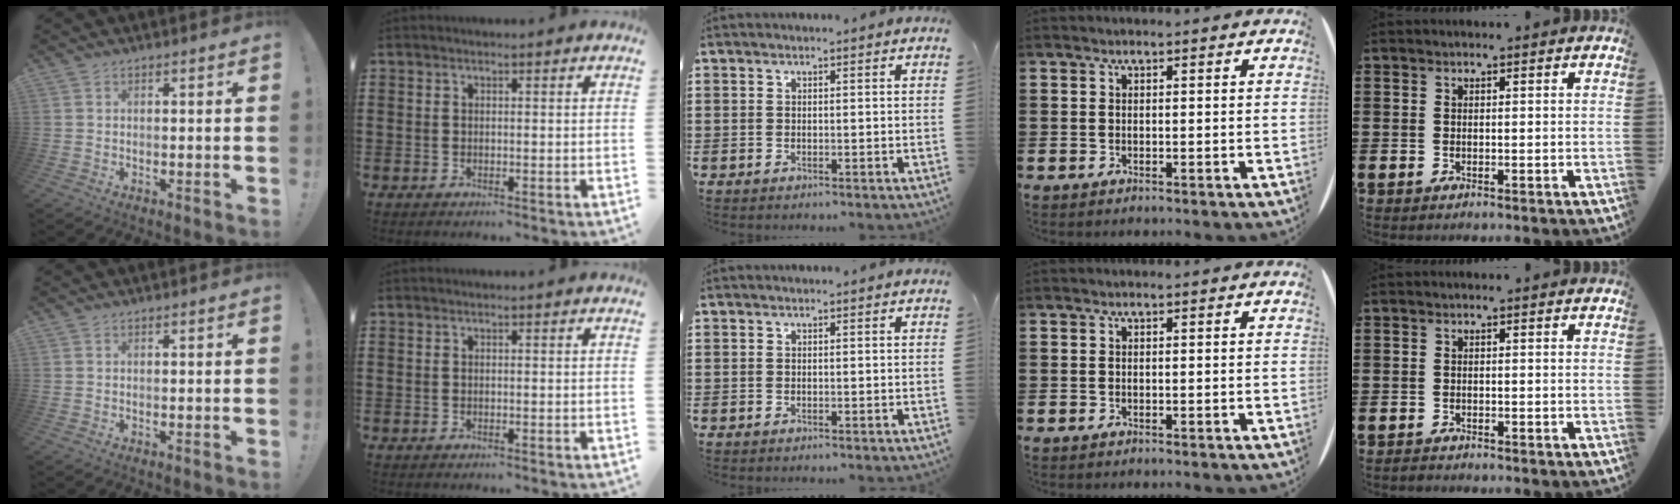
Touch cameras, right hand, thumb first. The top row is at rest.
{"little": {"total": 0.6, "force": [-0.6, 0.2, 0.1], "torque": [-0.003, -0.002, -0.012]}}